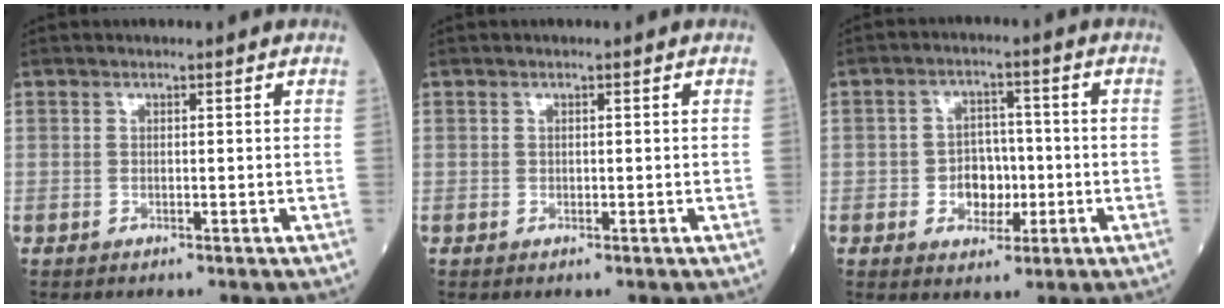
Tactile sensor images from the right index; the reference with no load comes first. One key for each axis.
{"total": 0.0}
{"total": 5.4, "fx": -1.3, "fy": 3.9, "fz": 3.5, "tx": -0.053, "ty": 0.011, "tz": -0.018}